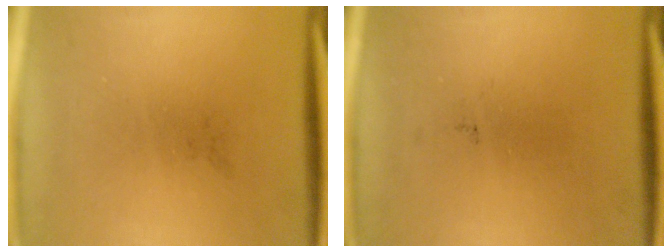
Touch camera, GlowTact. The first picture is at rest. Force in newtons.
{"total": 0.0}